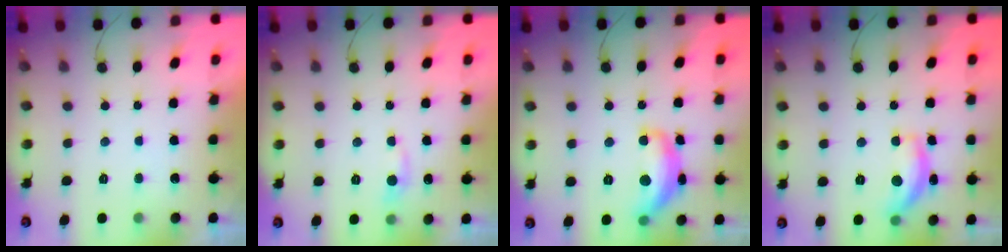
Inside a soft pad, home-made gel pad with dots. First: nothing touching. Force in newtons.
{"total": 4.9, "press": 4.9, "slide": 0.7}
{"total": 14.5, "press": 14.4, "slide": 1.1}
{"total": 12.0, "press": 12.0, "slide": 0.7}